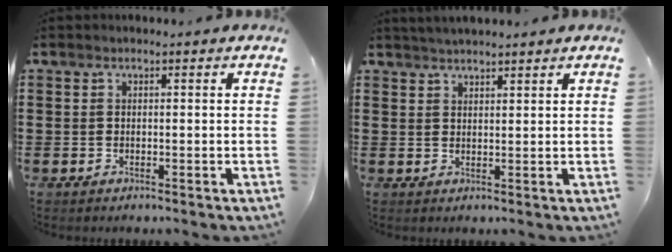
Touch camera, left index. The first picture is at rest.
{"total": 2.2, "force": [2.1, -0.1, 0.3], "torque": [-0.011, 0.002, 0.041]}